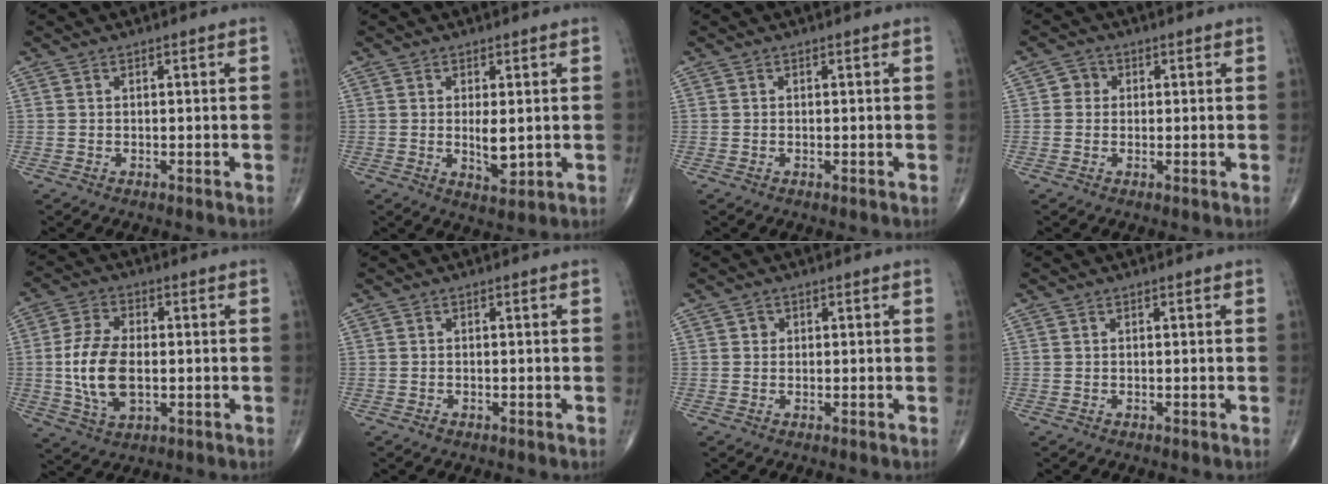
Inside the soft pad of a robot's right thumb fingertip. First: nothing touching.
{"total": 4.6, "force": [0.1, 1.9, 4.1], "torque": [-0.060, -0.013, 0.009]}
{"total": 0.0}
{"total": 2.2, "force": [0.2, 2.1, 0.7], "torque": [0.002, 0.004, -0.002]}
{"total": 11.6, "force": [-0.8, 6.5, 9.6], "torque": [-0.189, 0.002, -0.012]}
{"total": 0.6, "force": [-0.4, 0.4, 0.3], "torque": [-0.007, -0.001, -0.009]}
{"total": 1.0, "force": [0.2, 1.0, 0.2], "torque": [0.002, 0.002, 0.001]}
{"total": 0.0}